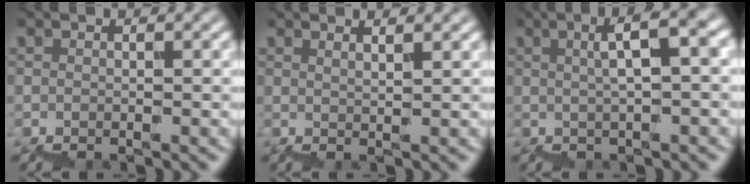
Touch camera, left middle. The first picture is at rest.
{"total": 2.3, "force": [1.8, 0.5, 1.3], "torque": [0.002, 0.011, 0.026]}
{"total": 4.7, "force": [1.9, 0.8, 4.2], "torque": [-0.055, 0.020, 0.028]}